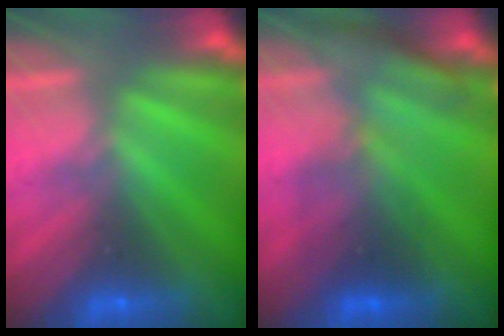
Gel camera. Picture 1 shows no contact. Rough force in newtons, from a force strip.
{"total": 2.7}